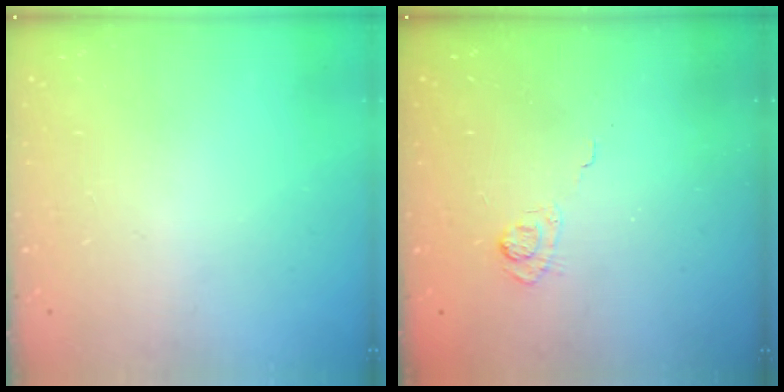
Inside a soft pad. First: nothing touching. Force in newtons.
{"total": 3.8, "press": 3.5, "slide": 1.6}